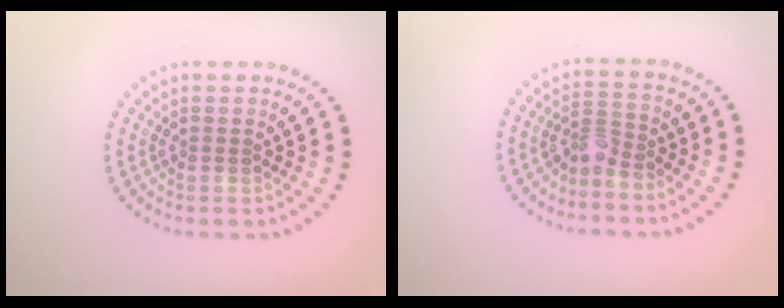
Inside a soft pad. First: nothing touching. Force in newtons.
{"total": 2.0, "press": 1.5, "slide": 1.4}